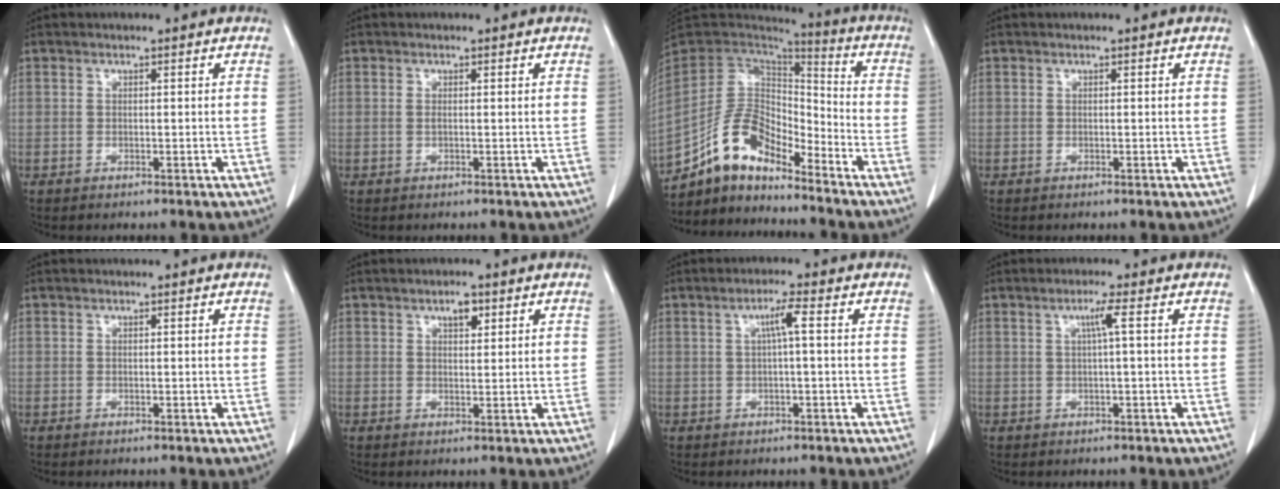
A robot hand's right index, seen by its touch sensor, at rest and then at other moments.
{"total": 0.5, "force": [0.1, 0.1, 0.5], "torque": [-0.015, -0.002, 0.002]}
{"total": 12.4, "force": [-10.1, 4.5, 5.6], "torque": [-0.108, 0.040, -0.191]}
{"total": 0.0}
{"total": 0.0}
{"total": 2.5, "force": [1.4, 1.0, 1.8], "torque": [-0.029, -0.001, 0.023]}
{"total": 3.0, "force": [0.6, 0.0, 2.9], "torque": [-0.054, 0.007, 0.011]}
{"total": 2.3, "force": [0.5, -0.5, 2.2], "torque": [-0.042, 0.002, 0.011]}